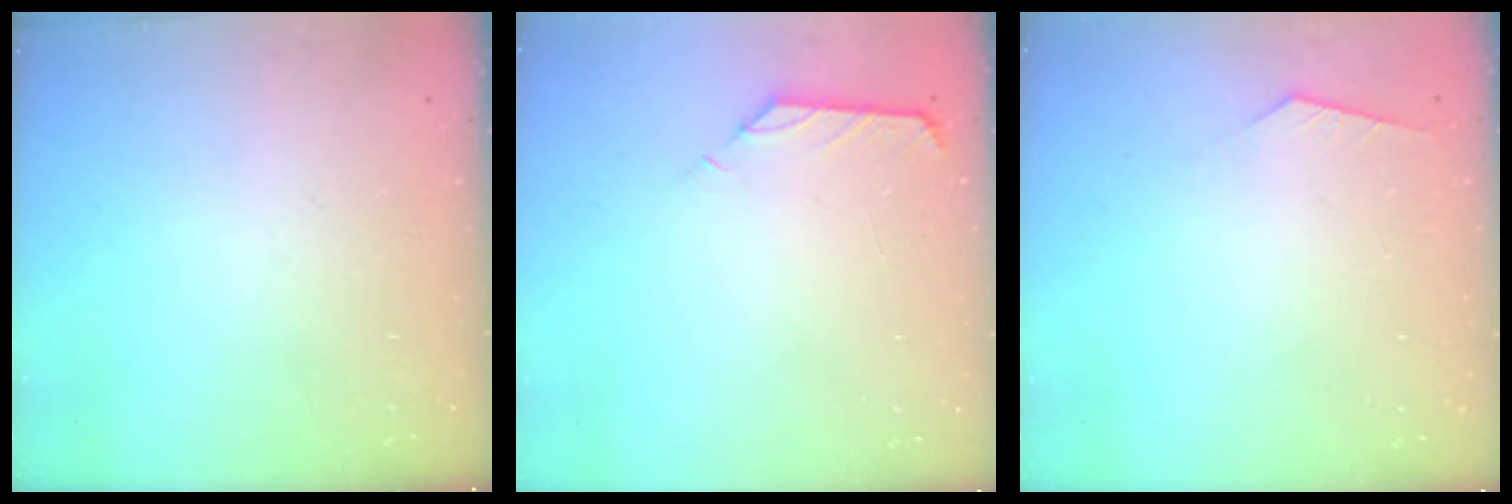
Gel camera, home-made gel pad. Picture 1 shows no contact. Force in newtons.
{"total": 1.5, "press": 1.4, "slide": 0.6}
{"total": 2.4, "press": 2.4, "slide": 0.4}